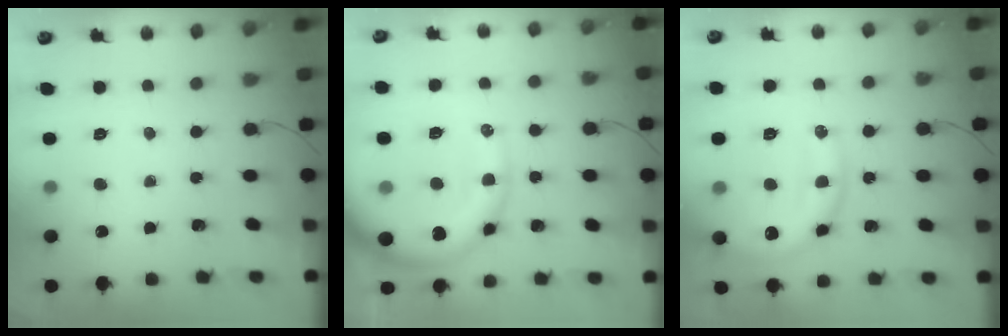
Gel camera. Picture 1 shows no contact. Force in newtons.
{"total": 20.1, "press": 20.0, "slide": 2.1}
{"total": 14.0, "press": 13.9, "slide": 1.6}